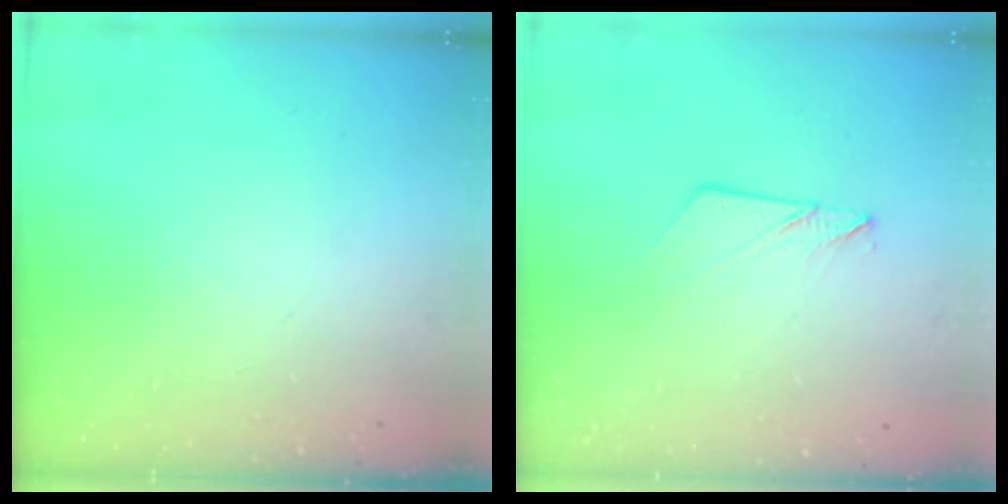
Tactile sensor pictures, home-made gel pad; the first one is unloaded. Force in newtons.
{"total": 5.8, "press": 5.8, "slide": 0.7}